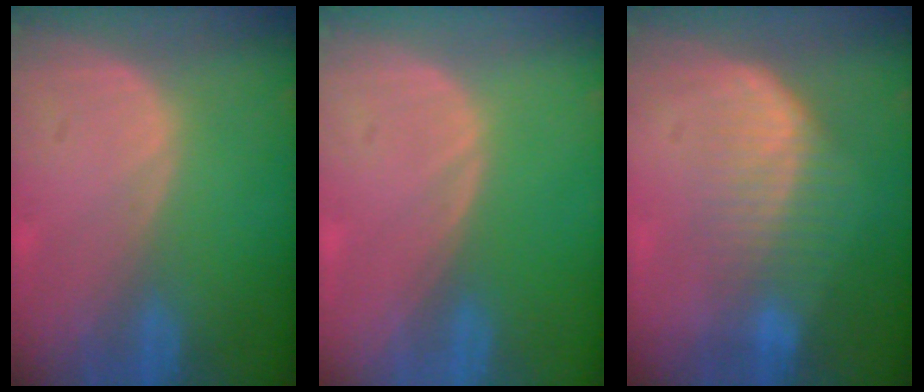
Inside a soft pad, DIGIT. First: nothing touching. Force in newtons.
{"total": 0.0}
{"total": 6.8, "press": 6.3, "slide": 2.5}